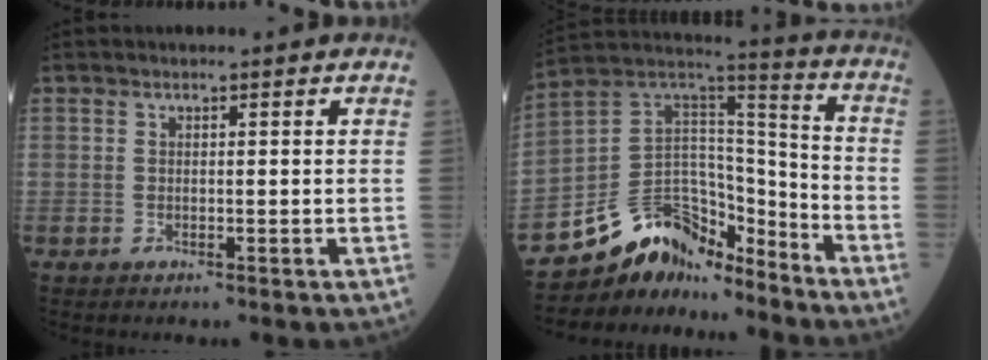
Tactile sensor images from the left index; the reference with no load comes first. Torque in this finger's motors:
{"motor_torque": [1.02, 1.12, 0.17, 0.03]}